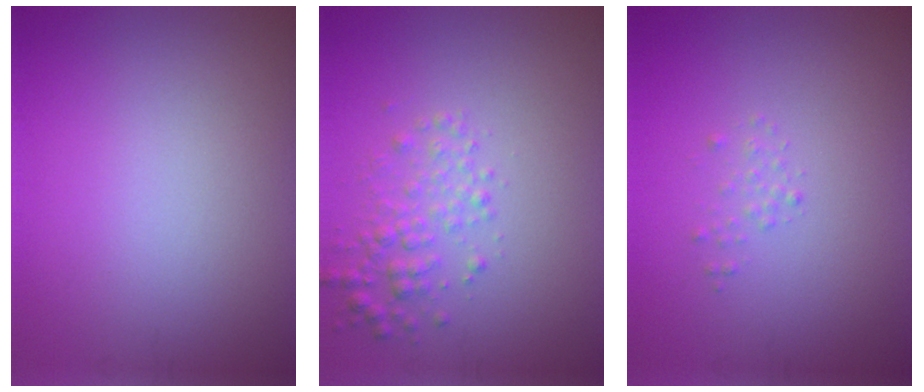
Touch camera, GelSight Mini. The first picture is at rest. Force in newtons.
{"total": 2.5, "press": 2.5, "slide": 0.1}
{"total": 0.7, "press": 0.7, "slide": 0.1}